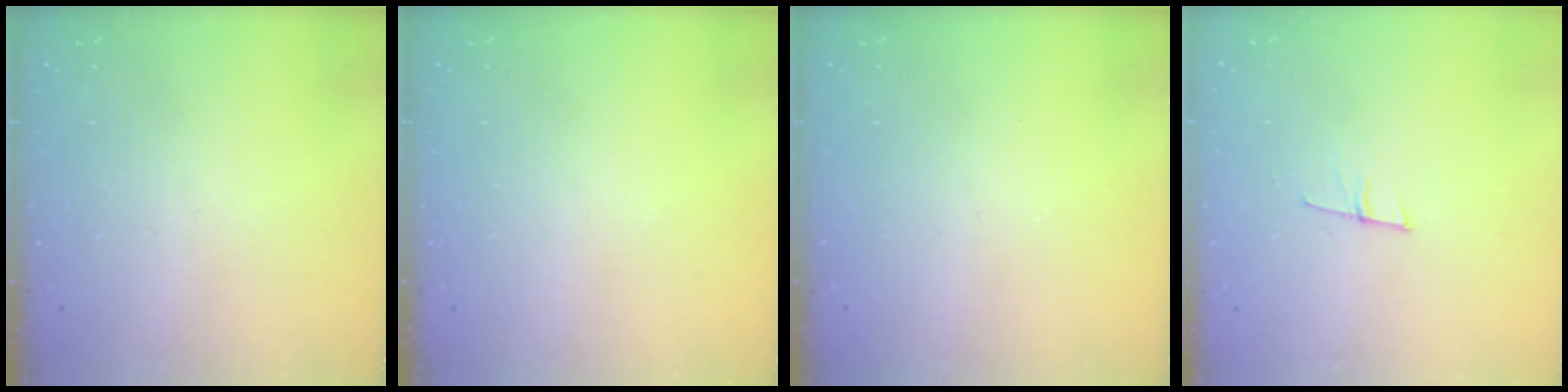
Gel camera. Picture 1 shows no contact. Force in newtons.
{"total": 0.0}
{"total": 0.0}
{"total": 6.3, "press": 5.6, "slide": 2.9}